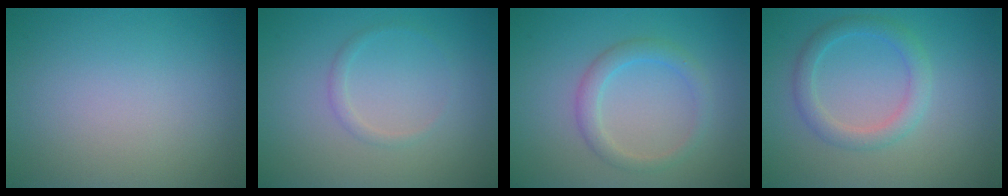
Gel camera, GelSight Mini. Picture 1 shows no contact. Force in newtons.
{"total": 0.9, "press": 0.9, "slide": 0.0}
{"total": 2.3, "press": 2.3, "slide": 0.1}
{"total": 2.6, "press": 2.6, "slide": 0.2}